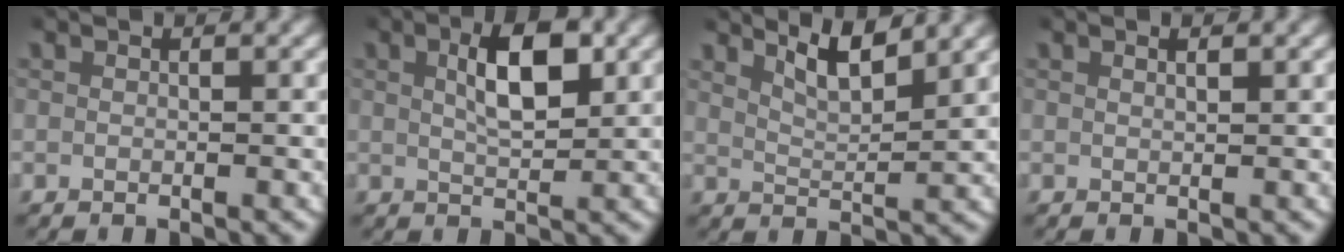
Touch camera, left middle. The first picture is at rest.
{"total": 4.7, "force": [1.5, 1.7, 4.1], "torque": [-0.062, 0.009, 0.023]}
{"total": 3.8, "force": [3.3, 0.4, 1.9], "torque": [-0.038, -0.001, 0.055]}
{"total": 0.6, "force": [0.5, 0.0, 0.3], "torque": [0.000, 0.004, 0.007]}